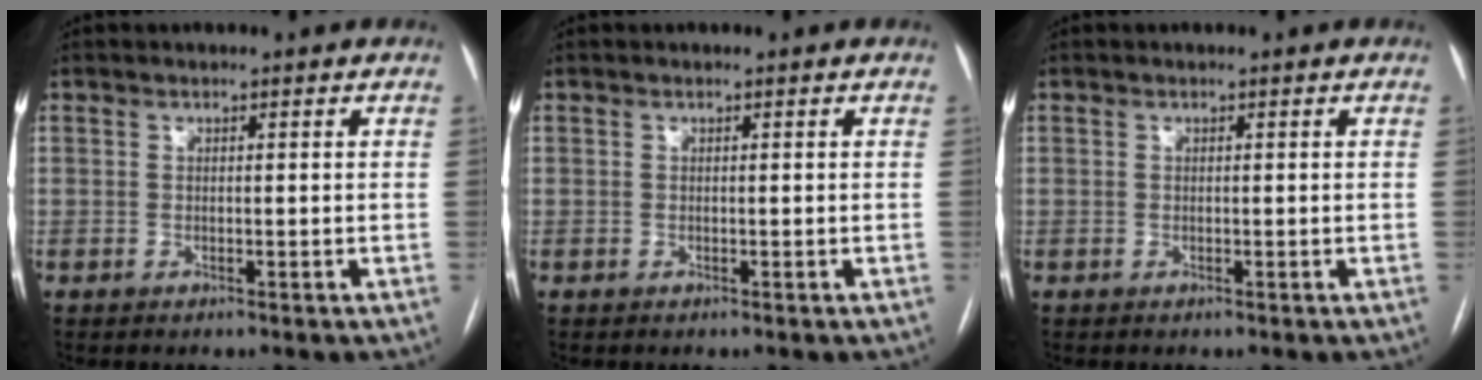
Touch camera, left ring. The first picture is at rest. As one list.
[{"total": 0.0}, {"total": 0.0}]